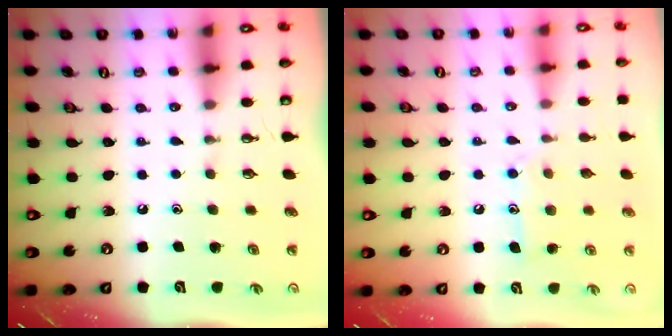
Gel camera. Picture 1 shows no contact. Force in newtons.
{"total": 10.2, "press": 10.2, "slide": 0.7}